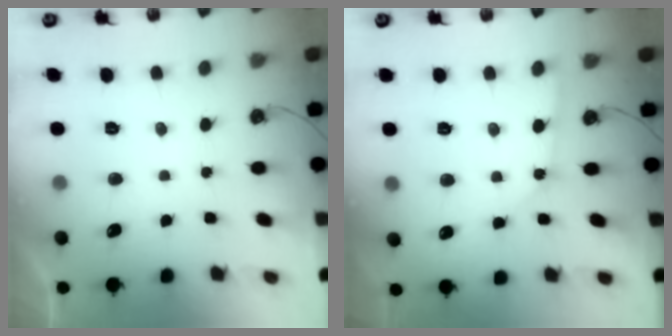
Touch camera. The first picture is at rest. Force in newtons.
{"total": 2.5, "press": 2.5, "slide": 0.2}